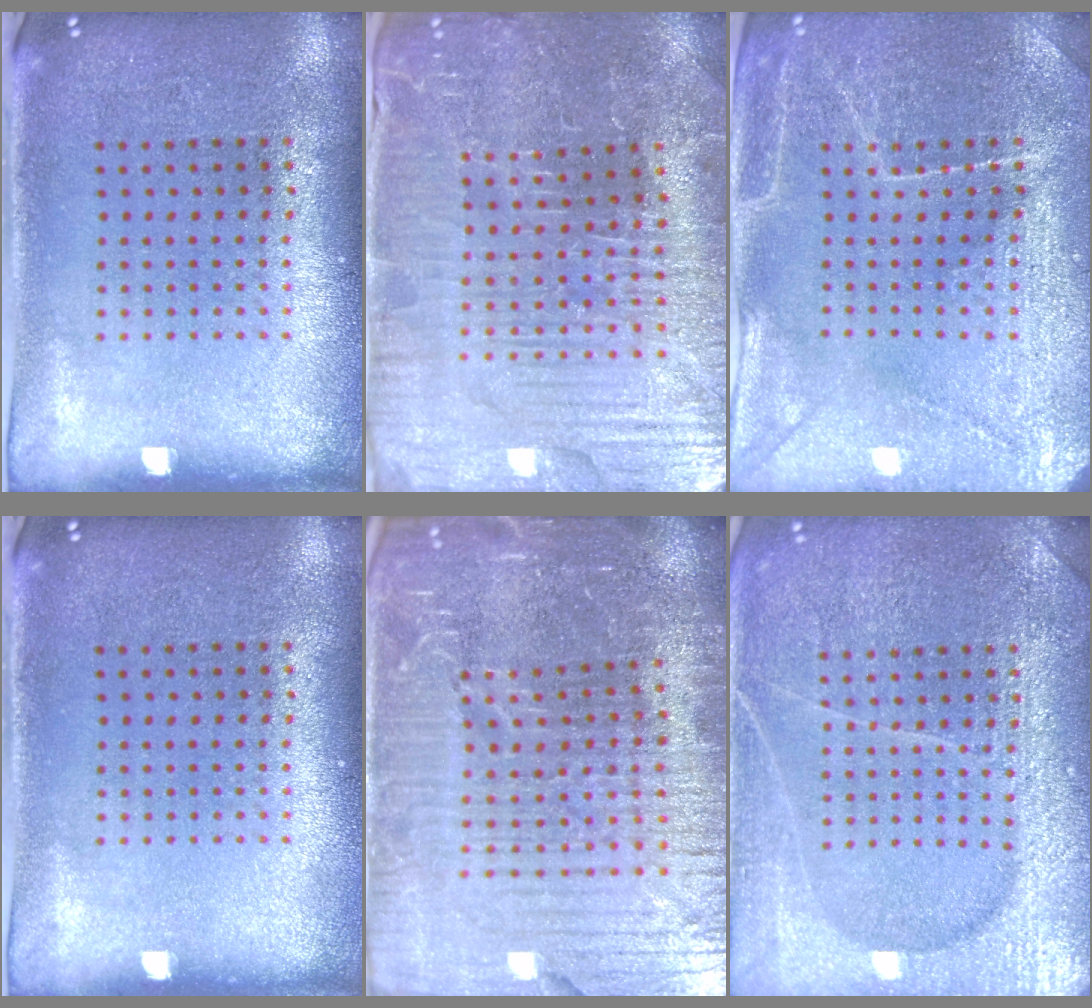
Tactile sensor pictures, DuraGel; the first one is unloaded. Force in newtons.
{"total": 4.2, "press": 4.2, "slide": 0.7}
{"total": 3.6, "press": 3.5, "slide": 0.7}
{"total": 0.0}
{"total": 7.0, "press": 6.1, "slide": 3.5}
{"total": 6.6, "press": 6.5, "slide": 0.8}